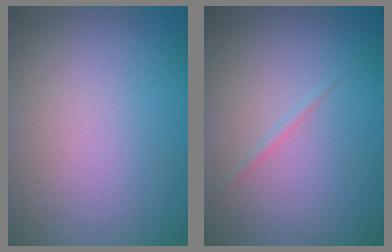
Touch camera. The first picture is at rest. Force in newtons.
{"total": 0.5, "press": 0.5, "slide": 0.0}